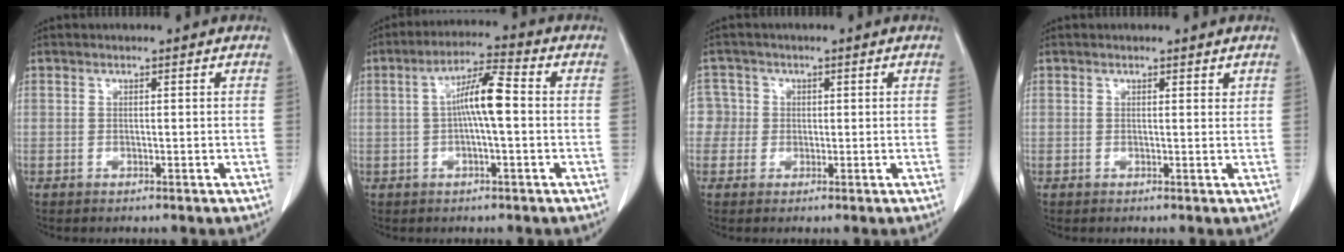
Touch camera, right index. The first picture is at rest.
{"total": 7.2, "force": [0.1, 0.9, 7.2], "torque": [-0.134, 0.018, -0.002]}
{"total": 3.5, "force": [0.0, 3.5, -0.2], "torque": [0.019, 0.018, -0.001]}
{"total": 0.7, "force": [0.5, 0.2, 0.3], "torque": [-0.006, -0.004, 0.005]}